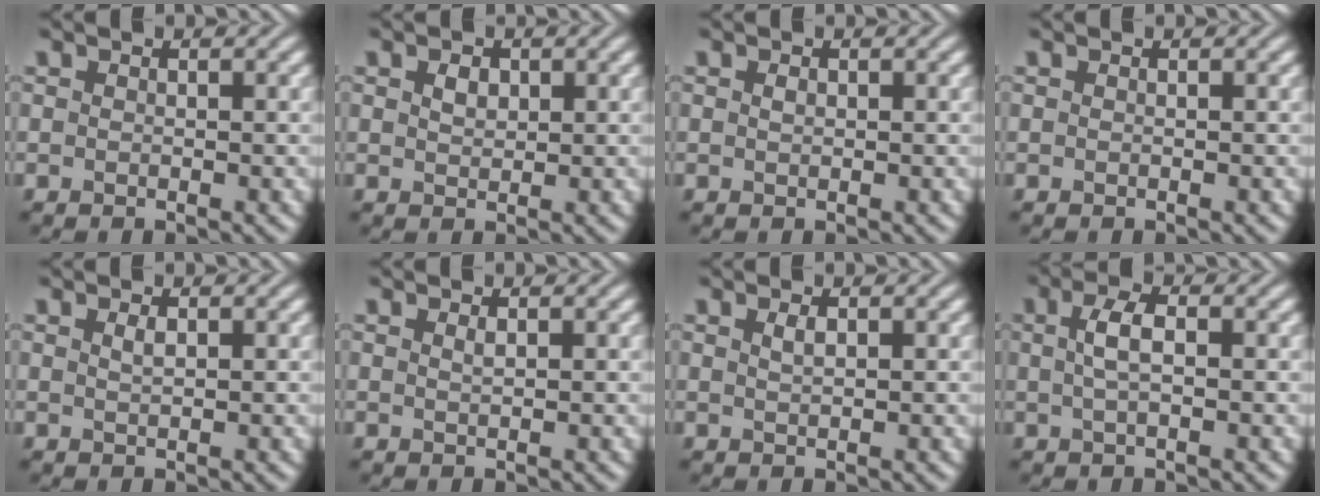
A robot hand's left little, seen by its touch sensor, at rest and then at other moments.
{"total": 1.4, "force": [0.6, 1.0, 0.9], "torque": [-0.017, 0.001, 0.011]}
{"total": 0.5, "force": [0.2, 0.3, 0.4], "torque": [-0.010, 0.002, 0.004]}
{"total": 0.0}
{"total": 0.8, "force": [0.4, 0.2, 0.6], "torque": [-0.014, 0.001, 0.009]}
{"total": 0.6, "force": [0.4, 0.1, 0.4], "torque": [-0.009, 0.001, 0.007]}
{"total": 0.9, "force": [0.5, 0.3, 0.7], "torque": [-0.016, 0.002, 0.011]}
{"total": 2.5, "force": [0.3, 0.9, 2.3], "torque": [-0.048, 0.007, 0.003]}